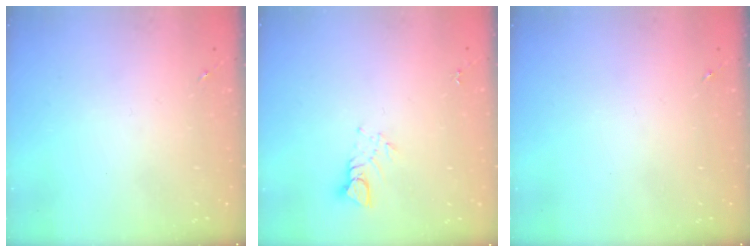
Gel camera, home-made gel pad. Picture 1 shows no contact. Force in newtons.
{"total": 3.5, "press": 3.5, "slide": 0.3}
{"total": 0.0}